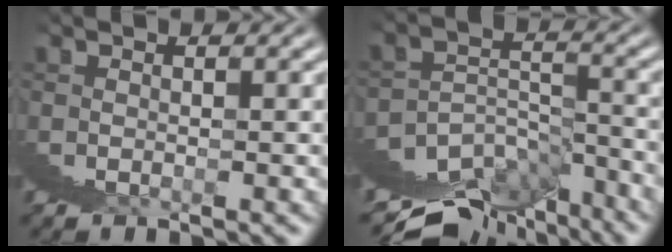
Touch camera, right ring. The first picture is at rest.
{"total": 7.8, "force": [-3.4, 4.0, 5.7], "torque": [-0.081, -0.013, -0.046]}